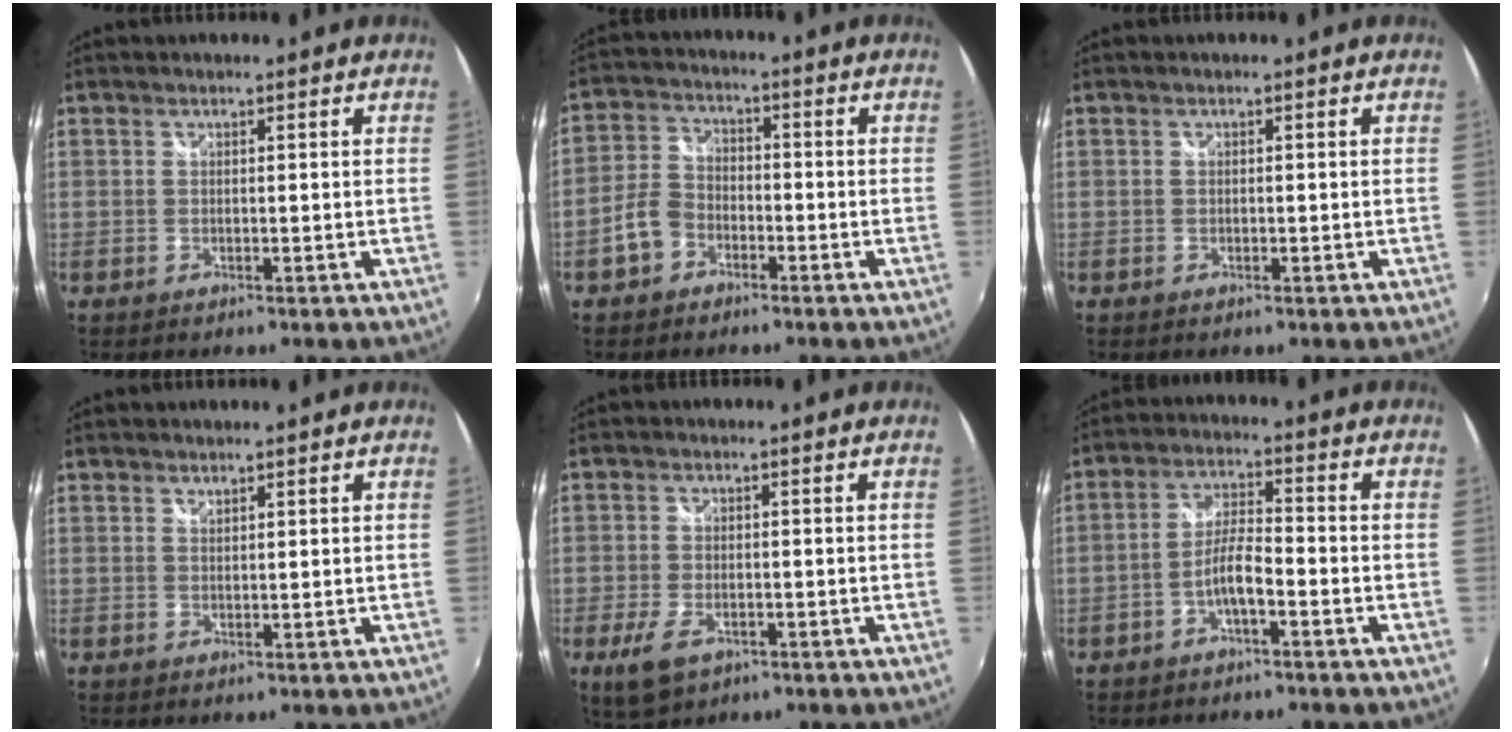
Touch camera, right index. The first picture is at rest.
{"total": 5.9, "force": [-3.1, 4.2, 2.7], "torque": [-0.062, 0.021, -0.057]}
{"total": 0.0}
{"total": 0.7, "force": [0.7, 0.2, 0.1], "torque": [-0.001, 0.000, 0.013]}
{"total": 6.3, "force": [-3.2, 3.3, 4.4], "torque": [-0.107, -0.014, -0.052]}
{"total": 5.2, "force": [-2.8, 1.0, 4.2], "torque": [-0.088, 0.010, -0.049]}